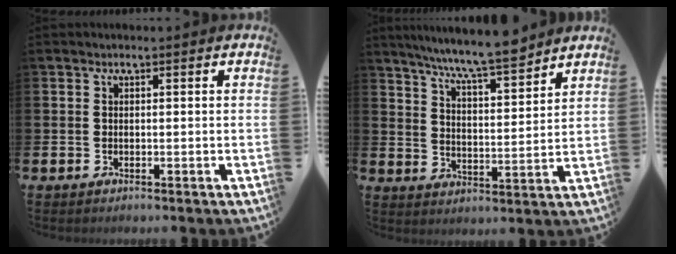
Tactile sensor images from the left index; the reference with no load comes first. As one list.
[{"total": 8.6, "force": [8.1, 0.2, 3.0], "torque": [-0.080, -0.047, 0.143]}]